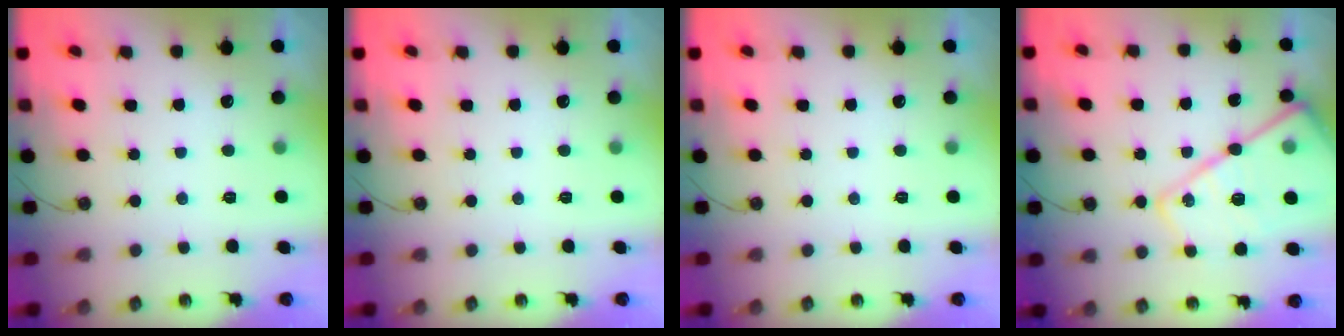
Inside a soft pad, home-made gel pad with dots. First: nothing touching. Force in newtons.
{"total": 0.0}
{"total": 0.0}
{"total": 22.9, "press": 22.8, "slide": 2.0}